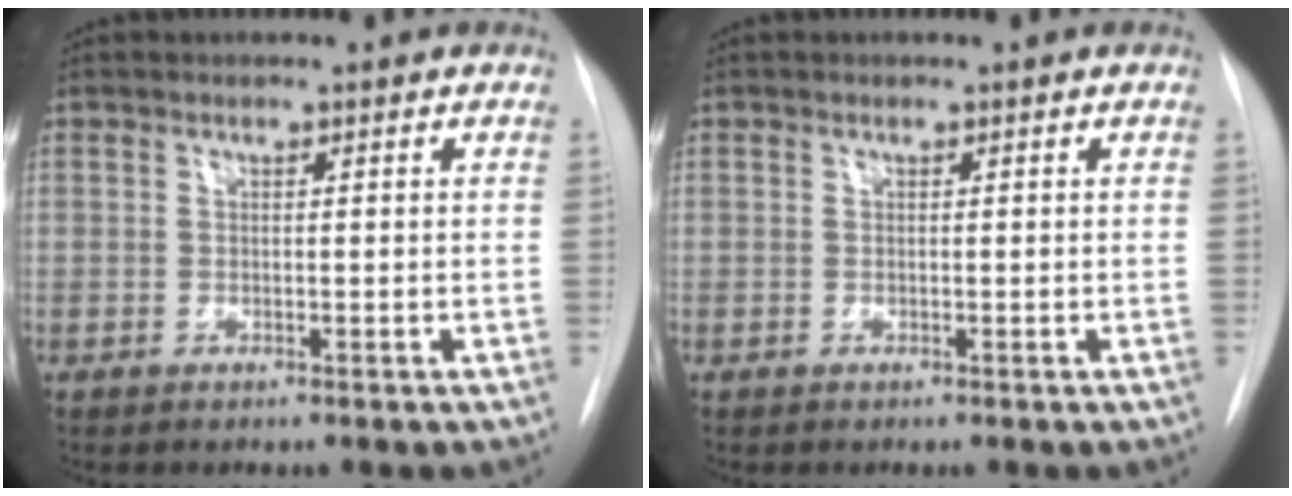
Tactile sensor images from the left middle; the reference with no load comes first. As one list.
[{"total": 0.0}]